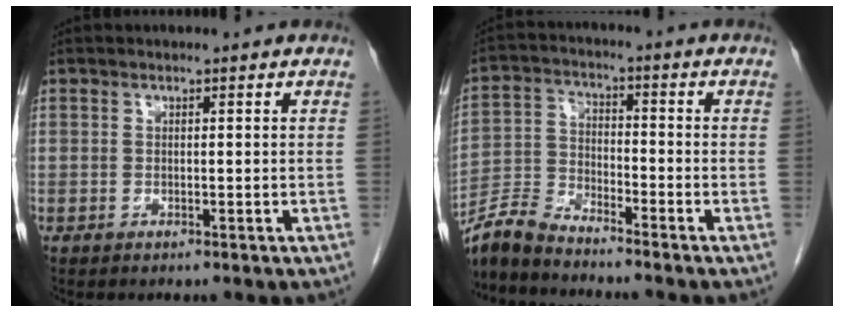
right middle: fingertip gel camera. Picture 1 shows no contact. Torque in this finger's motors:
{"motor_torque": [0.33, 0.14, 0.01, 0.00]}